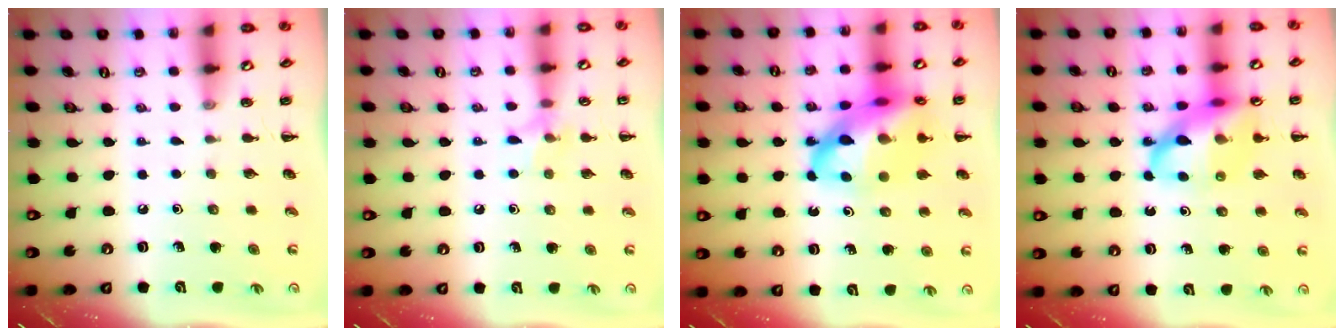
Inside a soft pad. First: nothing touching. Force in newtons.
{"total": 7.1, "press": 6.8, "slide": 1.8}
{"total": 22.0, "press": 21.5, "slide": 4.6}
{"total": 18.1, "press": 17.7, "slide": 3.6}